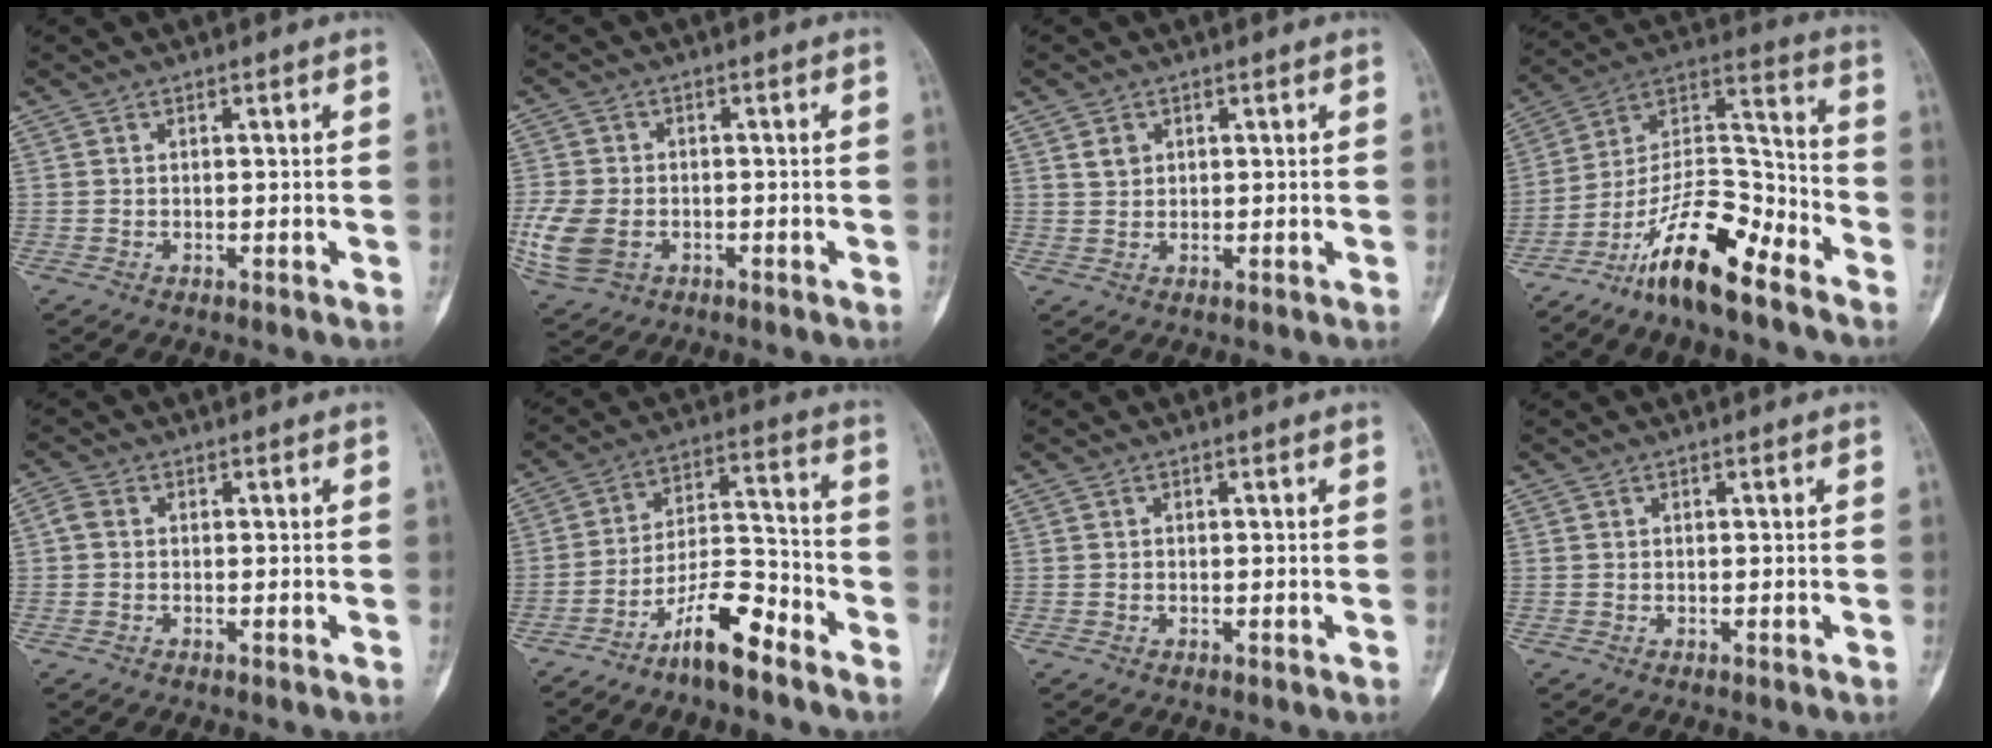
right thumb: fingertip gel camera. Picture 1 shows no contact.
{"total": 9.6, "force": [-2.6, 6.8, 6.2], "torque": [-0.142, 0.001, -0.045]}
{"total": 2.3, "force": [1.1, 1.8, 0.9], "torque": [-0.008, -0.005, 0.022]}
{"total": 17.1, "force": [-11.9, 5.0, 11.2], "torque": [-0.178, 0.099, -0.214]}
{"total": 1.9, "force": [0.1, 1.5, 1.1], "torque": [-0.021, 0.005, -0.001]}
{"total": 11.0, "force": [-7.9, 2.9, 7.1], "torque": [-0.122, 0.074, -0.146]}
{"total": 0.0}
{"total": 0.0}